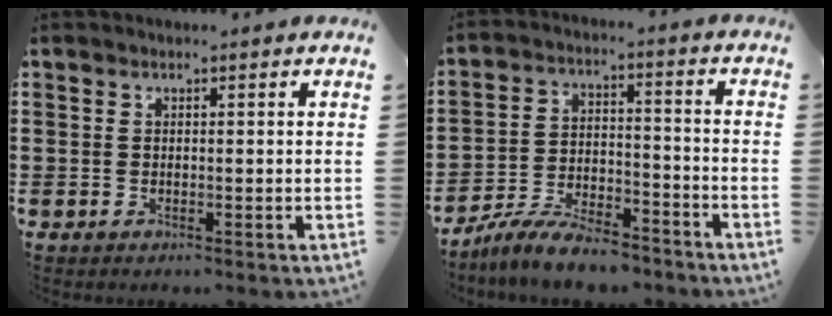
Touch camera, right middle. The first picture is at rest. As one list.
[{"total": 7.9, "force": [-7.3, 1.4, 2.7], "torque": [-0.050, 0.015, -0.140]}]